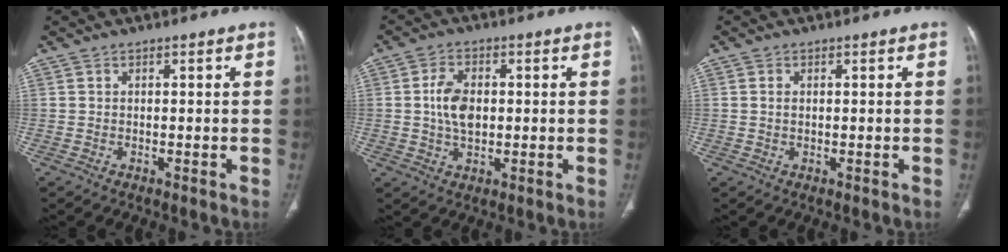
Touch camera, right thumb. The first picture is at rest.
{"total": 6.6, "force": [0.4, 4.3, 5.1], "torque": [-0.090, 0.002, 0.006]}
{"total": 1.1, "force": [0.2, 0.7, 0.8], "torque": [-0.017, 0.001, 0.005]}